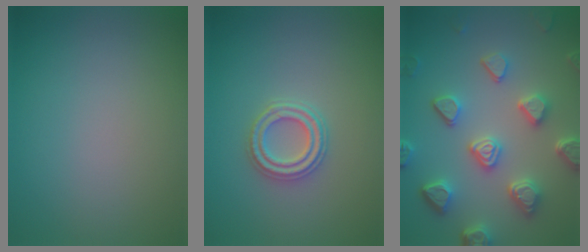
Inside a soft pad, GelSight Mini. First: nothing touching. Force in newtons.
{"total": 2.7, "press": 2.5, "slide": 0.9}
{"total": 6.3, "press": 5.2, "slide": 3.5}